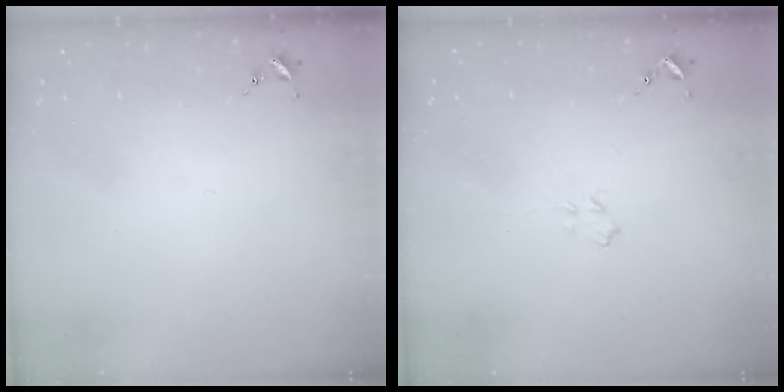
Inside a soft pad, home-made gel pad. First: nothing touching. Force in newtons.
{"total": 3.9, "press": 3.9, "slide": 0.6}